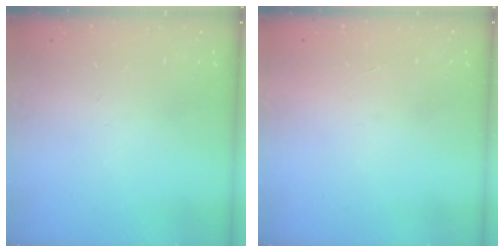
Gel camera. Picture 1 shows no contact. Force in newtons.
{"total": 1.7, "press": 1.7, "slide": 0.1}